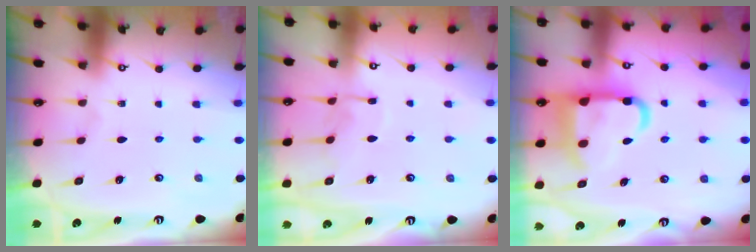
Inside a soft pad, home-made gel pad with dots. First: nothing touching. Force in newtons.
{"total": 7.6, "press": 7.6, "slide": 0.4}
{"total": 15.2, "press": 15.0, "slide": 1.8}